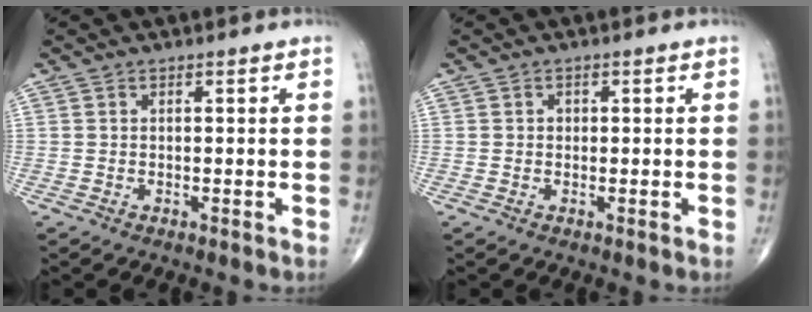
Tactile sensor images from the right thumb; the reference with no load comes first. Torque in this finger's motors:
{"motor_torque": [0.55, 0.38, 0.18, 0.01, 0.00]}